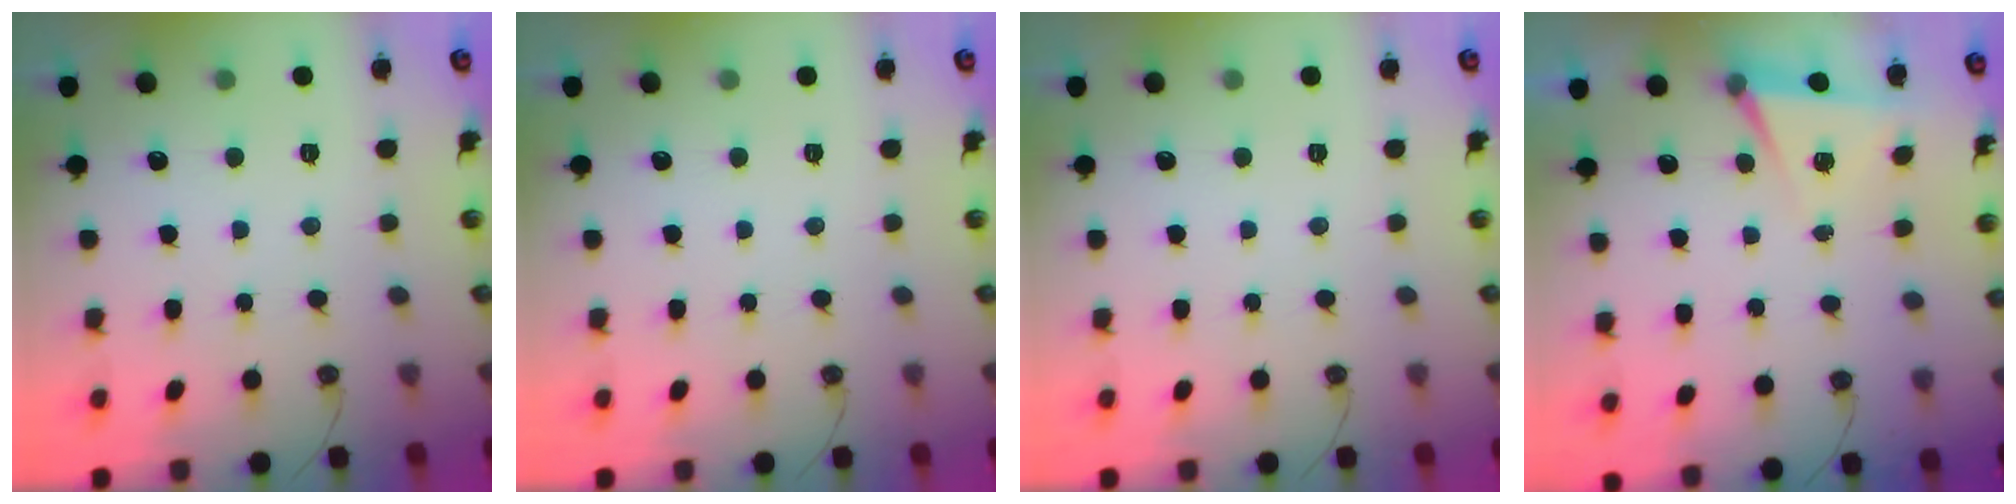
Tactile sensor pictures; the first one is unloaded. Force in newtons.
{"total": 0.0}
{"total": 0.0}
{"total": 5.0, "press": 2.3, "slide": 4.4}